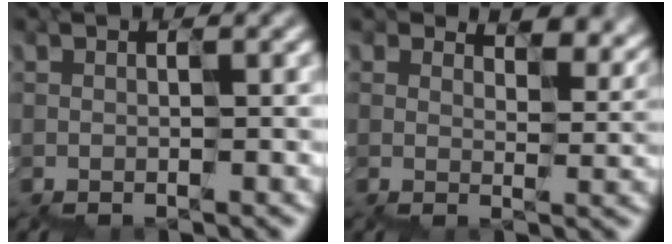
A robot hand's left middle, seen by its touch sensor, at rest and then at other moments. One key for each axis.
{"total": 5.4, "fx": 4.1, "fy": 2.3, "fz": 2.7, "tx": -0.027, "ty": 0.016, "tz": 0.057}